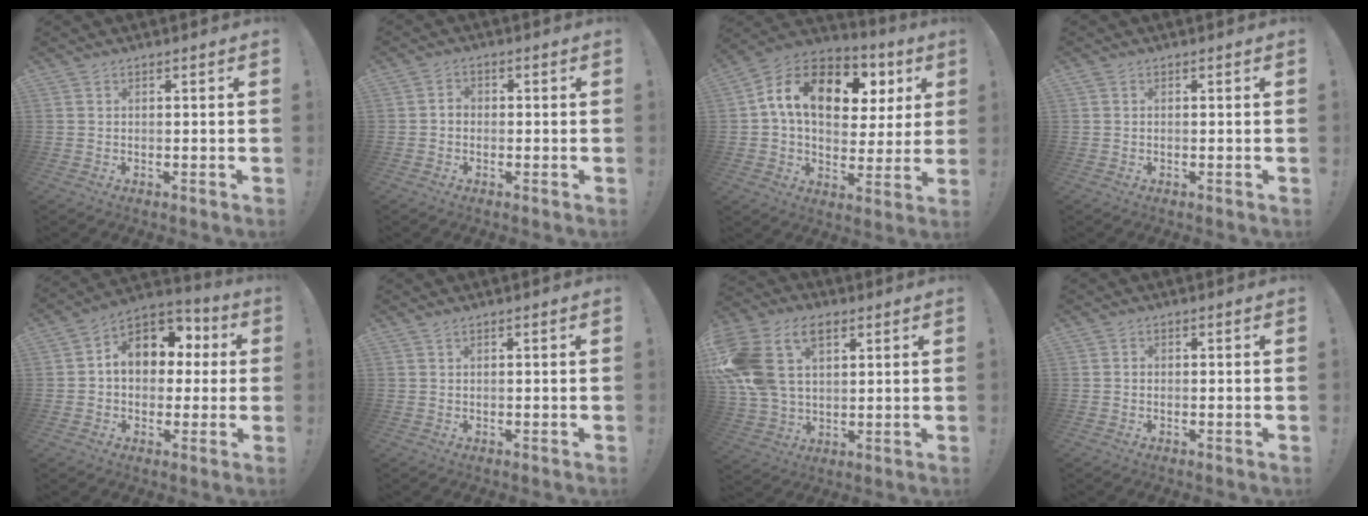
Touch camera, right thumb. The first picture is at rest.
{"total": 2.2, "force": [-0.9, 1.6, 1.3], "torque": [-0.022, 0.010, -0.017]}
{"total": 17.4, "force": [6.3, 10.9, 11.9], "torque": [-0.198, -0.010, 0.112]}
{"total": 0.0}
{"total": 12.2, "force": [2.5, 9.6, 7.0], "torque": [-0.100, -0.001, 0.053]}
{"total": 0.7, "force": [0.7, 0.0, 0.3], "torque": [-0.006, 0.001, 0.012]}
{"total": 19.9, "force": [7.4, 13.0, 13.1], "torque": [-0.255, -0.022, 0.136]}
{"total": 0.7, "force": [-0.4, 0.5, 0.2], "torque": [-0.002, 0.003, -0.008]}